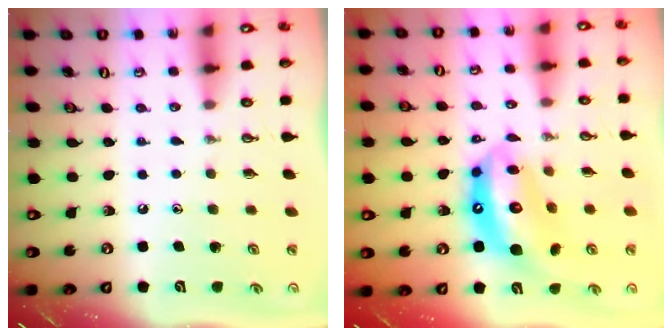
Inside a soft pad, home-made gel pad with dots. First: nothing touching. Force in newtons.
{"total": 14.9, "press": 14.9, "slide": 1.2}